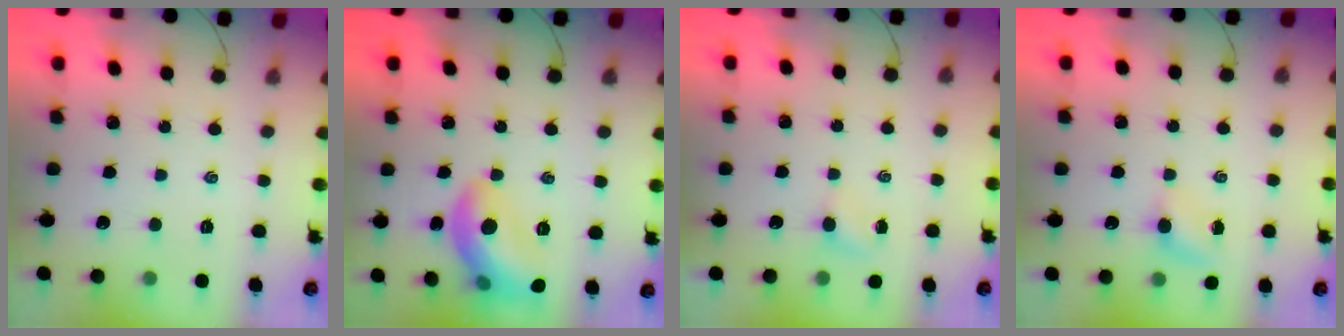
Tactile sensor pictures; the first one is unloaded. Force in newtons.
{"total": 12.5, "press": 12.4, "slide": 0.9}
{"total": 2.9, "press": 2.7, "slide": 1.1}
{"total": 4.1, "press": 3.9, "slide": 1.2}